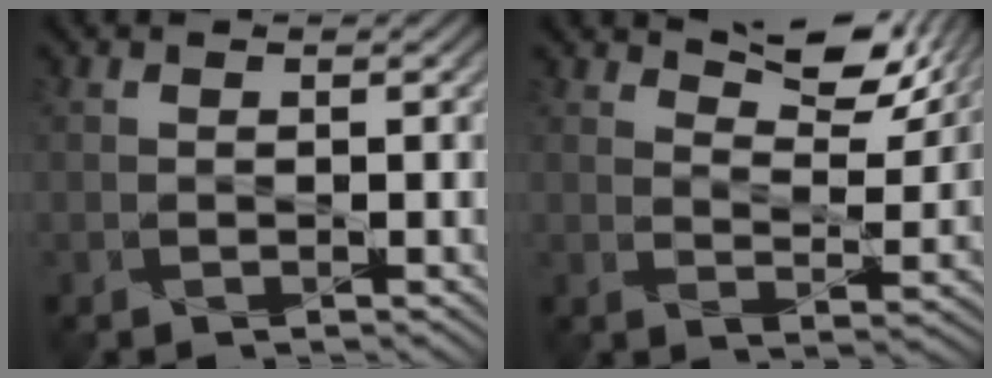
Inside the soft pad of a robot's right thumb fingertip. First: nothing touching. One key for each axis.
{"total": 9.0, "fx": 6.9, "fy": 3.0, "fz": 4.9, "tx": -0.083, "ty": -0.007, "tz": 0.118}